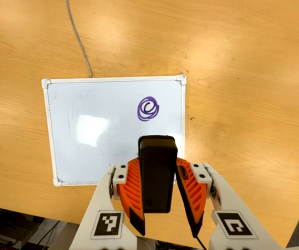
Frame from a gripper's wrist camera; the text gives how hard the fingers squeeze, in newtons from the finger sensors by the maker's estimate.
{"total": 5.3, "left": 4.6, "right": 6.0}